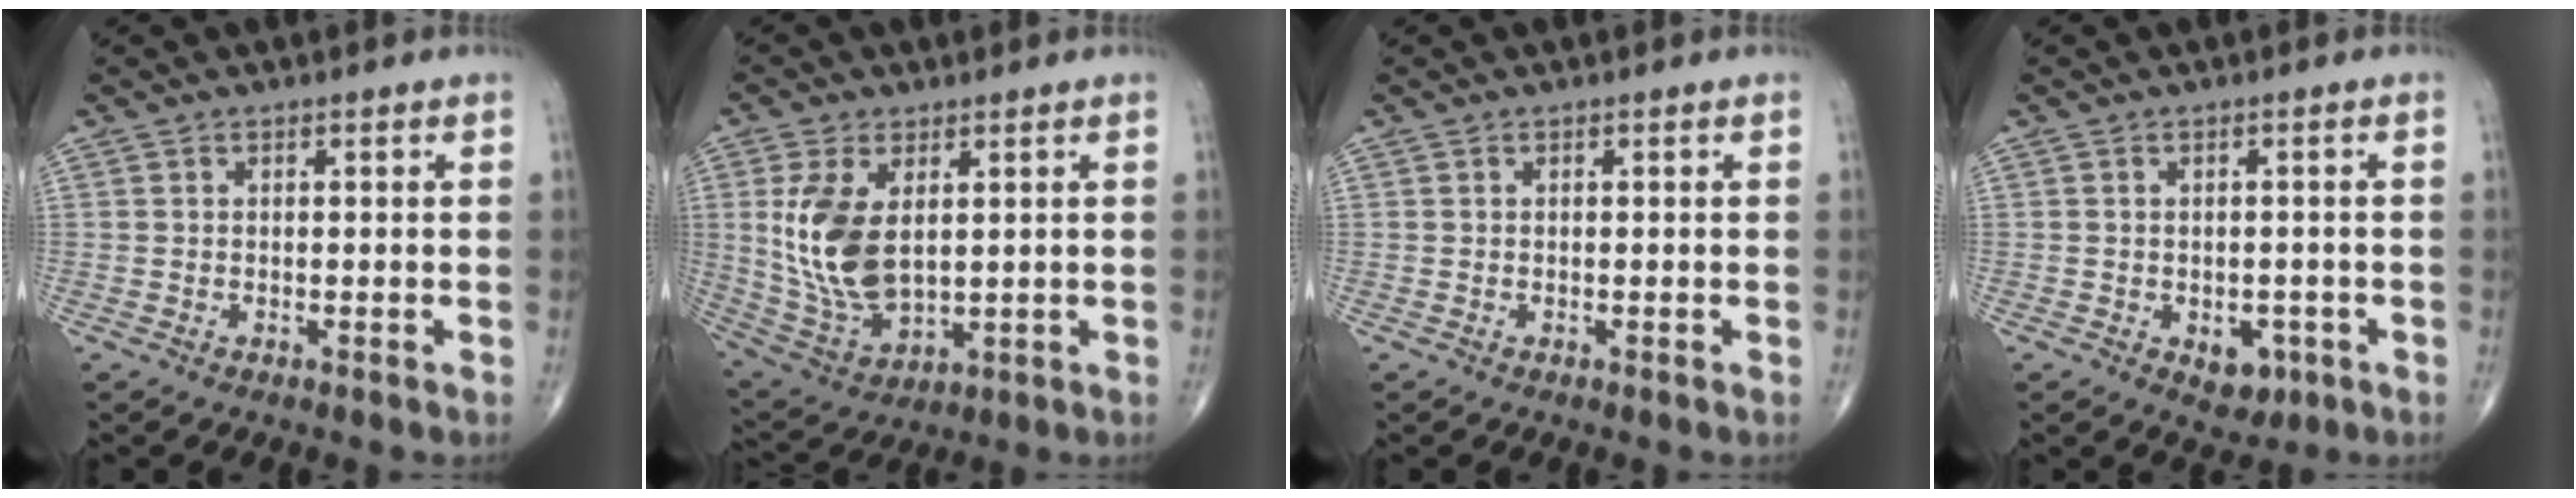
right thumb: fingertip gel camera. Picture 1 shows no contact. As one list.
[{"total": 13.3, "force": [2.4, 7.5, 10.7], "torque": [-0.212, -0.016, 0.063]}, {"total": 0.0}, {"total": 4.4, "force": [-1.6, 3.0, 2.8], "torque": [-0.016, 0.006, -0.013]}]